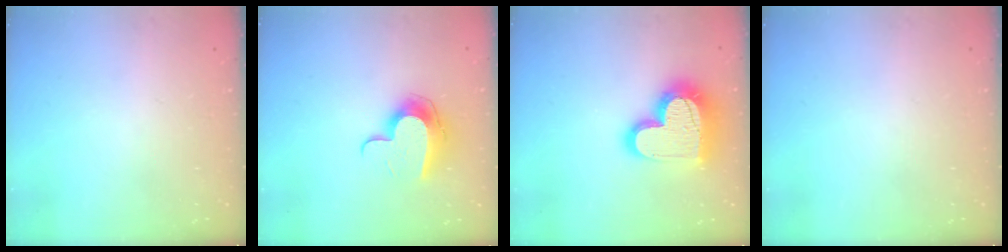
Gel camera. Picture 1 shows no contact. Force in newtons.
{"total": 11.5, "press": 11.5, "slide": 0.4}
{"total": 21.1, "press": 21.0, "slide": 1.9}
{"total": 0.0}